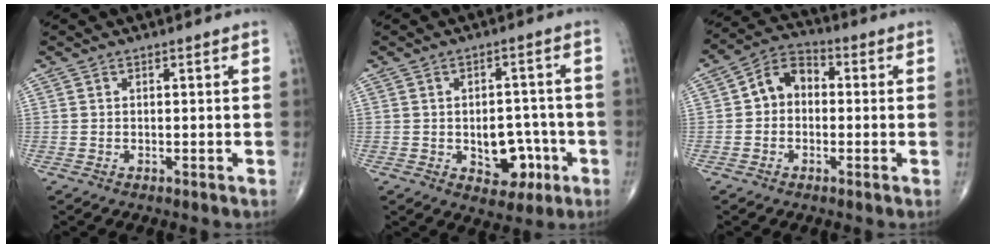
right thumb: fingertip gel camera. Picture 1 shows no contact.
{"total": 8.5, "force": [-2.7, 5.8, 5.6], "torque": [-0.039, 0.029, -0.026]}
{"total": 7.3, "force": [-0.1, 5.7, 4.6], "torque": [-0.053, 0.028, -0.017]}